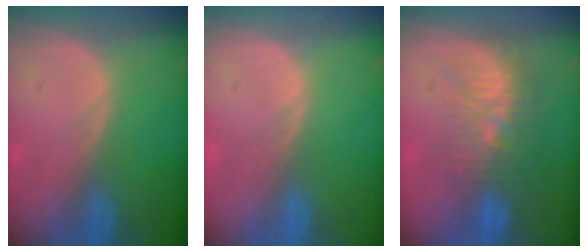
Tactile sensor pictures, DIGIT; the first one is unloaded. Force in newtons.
{"total": 0.0}
{"total": 9.2, "press": 8.8, "slide": 2.5}